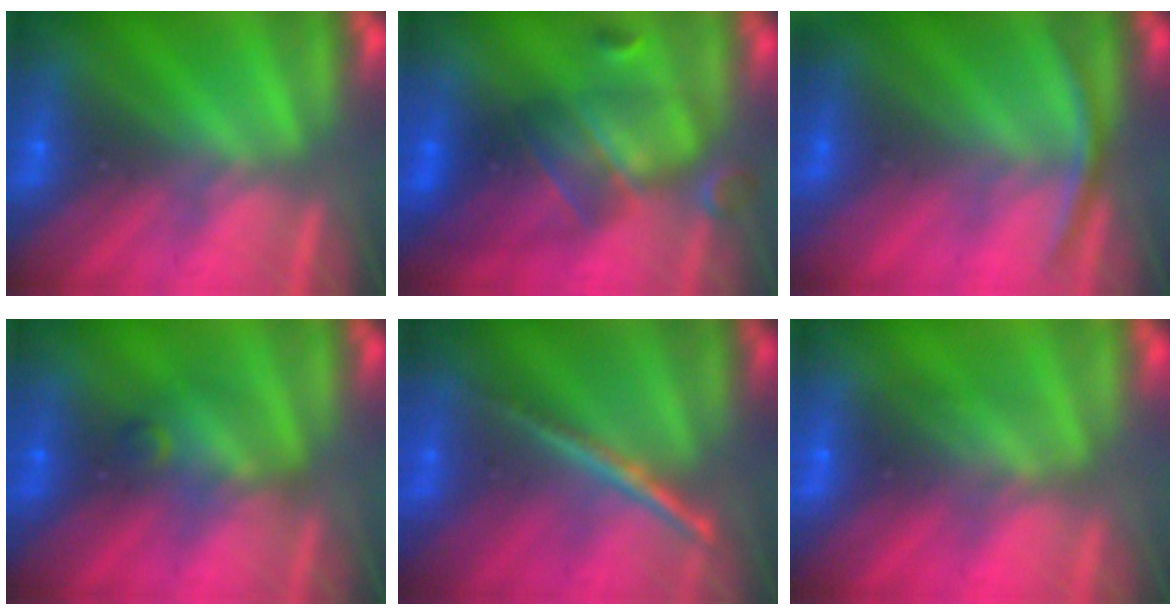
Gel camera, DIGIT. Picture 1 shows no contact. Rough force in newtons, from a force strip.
{"total": 5.8}
{"total": 2.8}
{"total": 2.4}
{"total": 1.8}
{"total": 2.6}